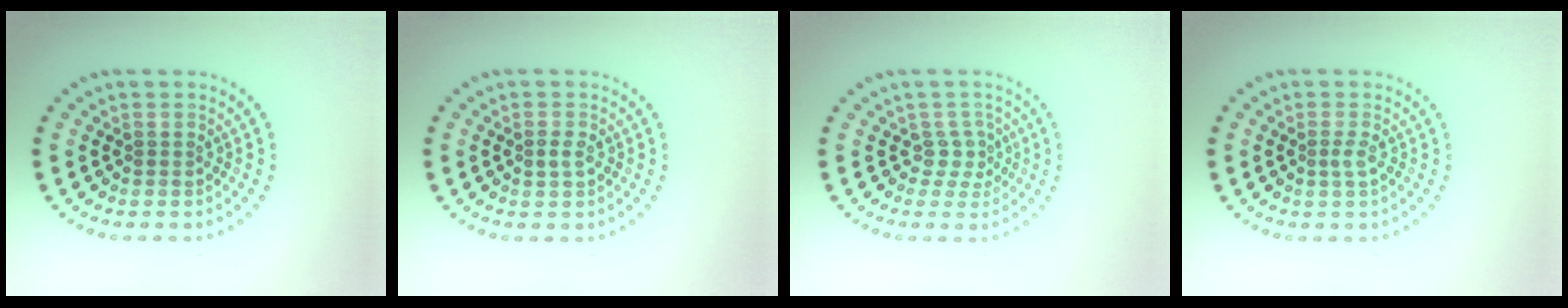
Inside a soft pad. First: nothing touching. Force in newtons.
{"total": 1.1, "press": 1.1, "slide": 0.2}
{"total": 1.7, "press": 1.1, "slide": 1.3}
{"total": 1.0, "press": 0.7, "slide": 0.6}